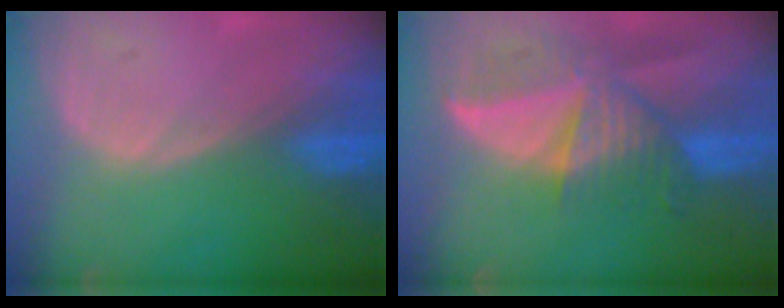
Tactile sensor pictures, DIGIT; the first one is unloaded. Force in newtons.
{"total": 9.2, "press": 8.3, "slide": 4.0}